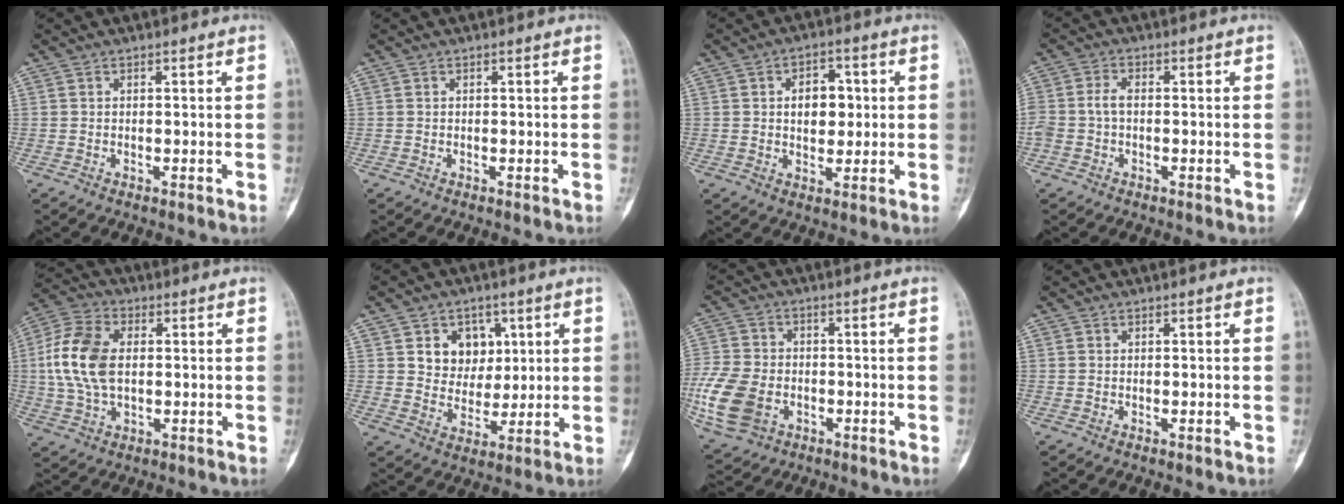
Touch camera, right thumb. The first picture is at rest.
{"total": 0.0}
{"total": 7.4, "force": [1.0, 4.8, 5.5], "torque": [-0.054, 0.003, 0.014]}
{"total": 4.0, "force": [-0.5, 2.6, 3.0], "torque": [-0.077, 0.011, -0.013]}
{"total": 12.8, "force": [0.8, 8.0, 10.0], "torque": [-0.207, 0.014, 0.013]}
{"total": 8.8, "force": [3.1, 7.4, 3.8], "torque": [-0.015, -0.011, 0.054]}
{"total": 13.8, "force": [-4.0, 9.9, 8.8], "torque": [-0.196, 0.001, -0.074]}
{"total": 0.0}